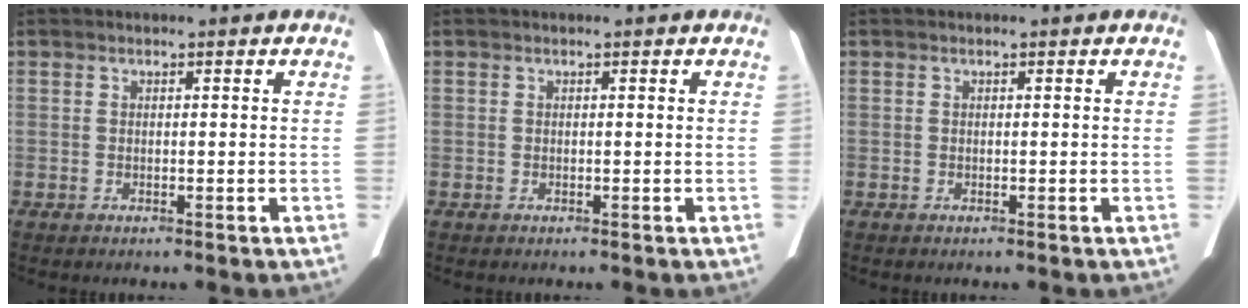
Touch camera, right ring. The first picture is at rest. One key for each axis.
{"total": 0.0}
{"total": 0.0}